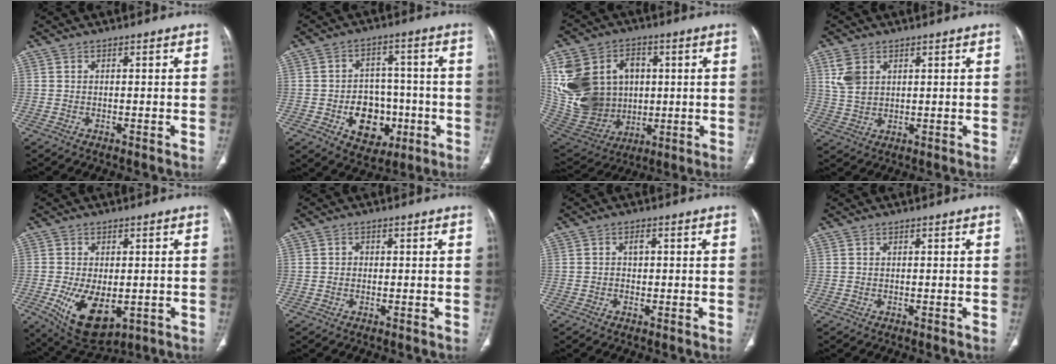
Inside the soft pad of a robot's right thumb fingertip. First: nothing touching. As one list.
[{"total": 11.8, "force": [-3.5, 9.1, 6.7], "torque": [-0.047, 0.030, -0.042]}, {"total": 24.5, "force": [4.0, 19.5, 14.3], "torque": [-0.283, 0.019, 0.104]}, {"total": 5.8, "force": [2.4, 3.8, 3.6], "torque": [-0.069, -0.004, 0.057]}, {"total": 11.2, "force": [-2.8, 6.2, 8.9], "torque": [-0.144, -0.014, -0.027]}, {"total": 0.8, "force": [-0.1, 0.7, 0.3], "torque": [0.000, 0.003, -0.003]}, {"total": 1.5, "force": [0.0, 1.1, 1.0], "torque": [-0.012, 0.004, -0.002]}, {"total": 0.0}]